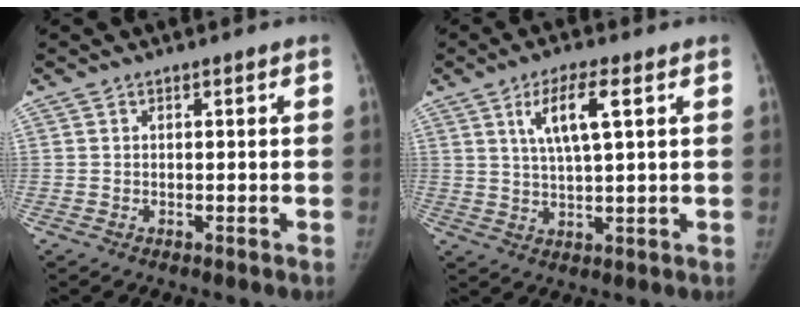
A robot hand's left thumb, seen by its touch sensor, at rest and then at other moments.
{"total": 7.8, "force": [2.9, 1.9, 7.0], "torque": [-0.134, -0.007, 0.056]}